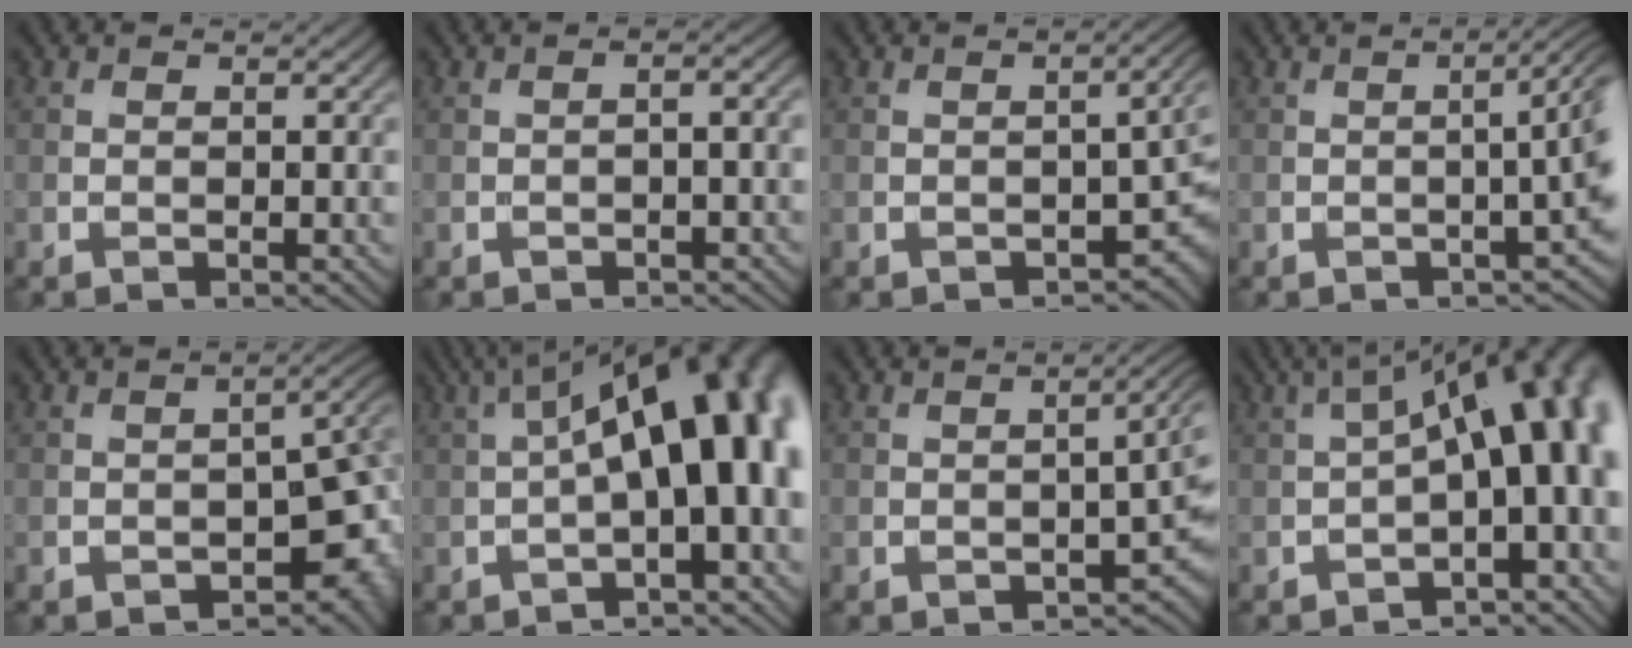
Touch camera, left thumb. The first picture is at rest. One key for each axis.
{"total": 1.8, "fx": -0.8, "fy": 0.6, "fz": 1.5, "tx": -0.012, "ty": 0.007, "tz": -0.017}
{"total": 4.0, "fx": -2.0, "fy": 1.3, "fz": 3.3, "tx": -0.035, "ty": -0.008, "tz": -0.019}
{"total": 6.3, "fx": -0.6, "fy": 1.1, "fz": 6.1, "tx": -0.064, "ty": 0.004, "tz": -0.003}
{"total": 7.2, "fx": -3.5, "fy": 3.4, "fz": 5.2, "tx": -0.056, "ty": -0.017, "tz": -0.036}
{"total": 14.2, "fx": 0.4, "fy": 5.5, "fz": 13.1, "tx": -0.170, "ty": 0.032, "tz": 0.006}
{"total": 3.6, "fx": -1.4, "fy": 1.1, "fz": 3.1, "tx": -0.031, "ty": 0.000, "tz": -0.014}
{"total": 12.9, "fx": -0.8, "fy": 5.2, "fz": 11.8, "tx": -0.146, "ty": 0.023, "tz": -0.006}